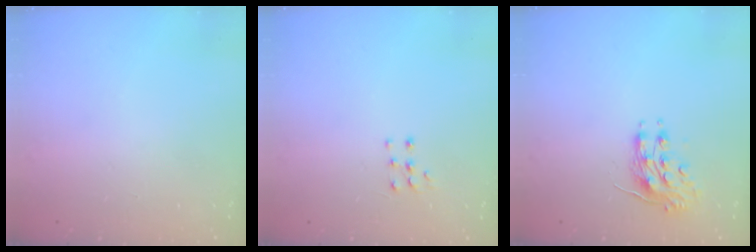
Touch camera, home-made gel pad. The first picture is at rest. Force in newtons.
{"total": 3.3, "press": 3.3, "slide": 0.5}
{"total": 8.4, "press": 8.3, "slide": 0.4}